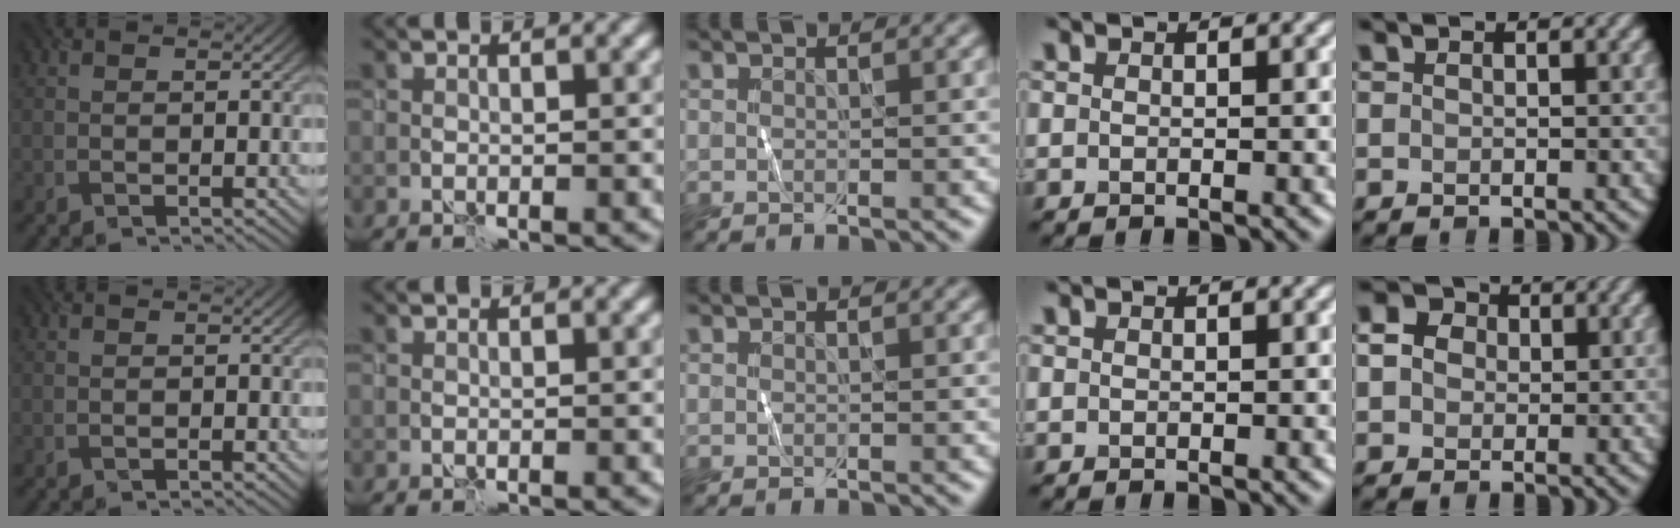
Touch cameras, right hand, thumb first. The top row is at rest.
{"little": {"total": 2.9, "force": [0.5, 2.4, 1.5], "torque": [-0.031, 0.009, 0.002]}}